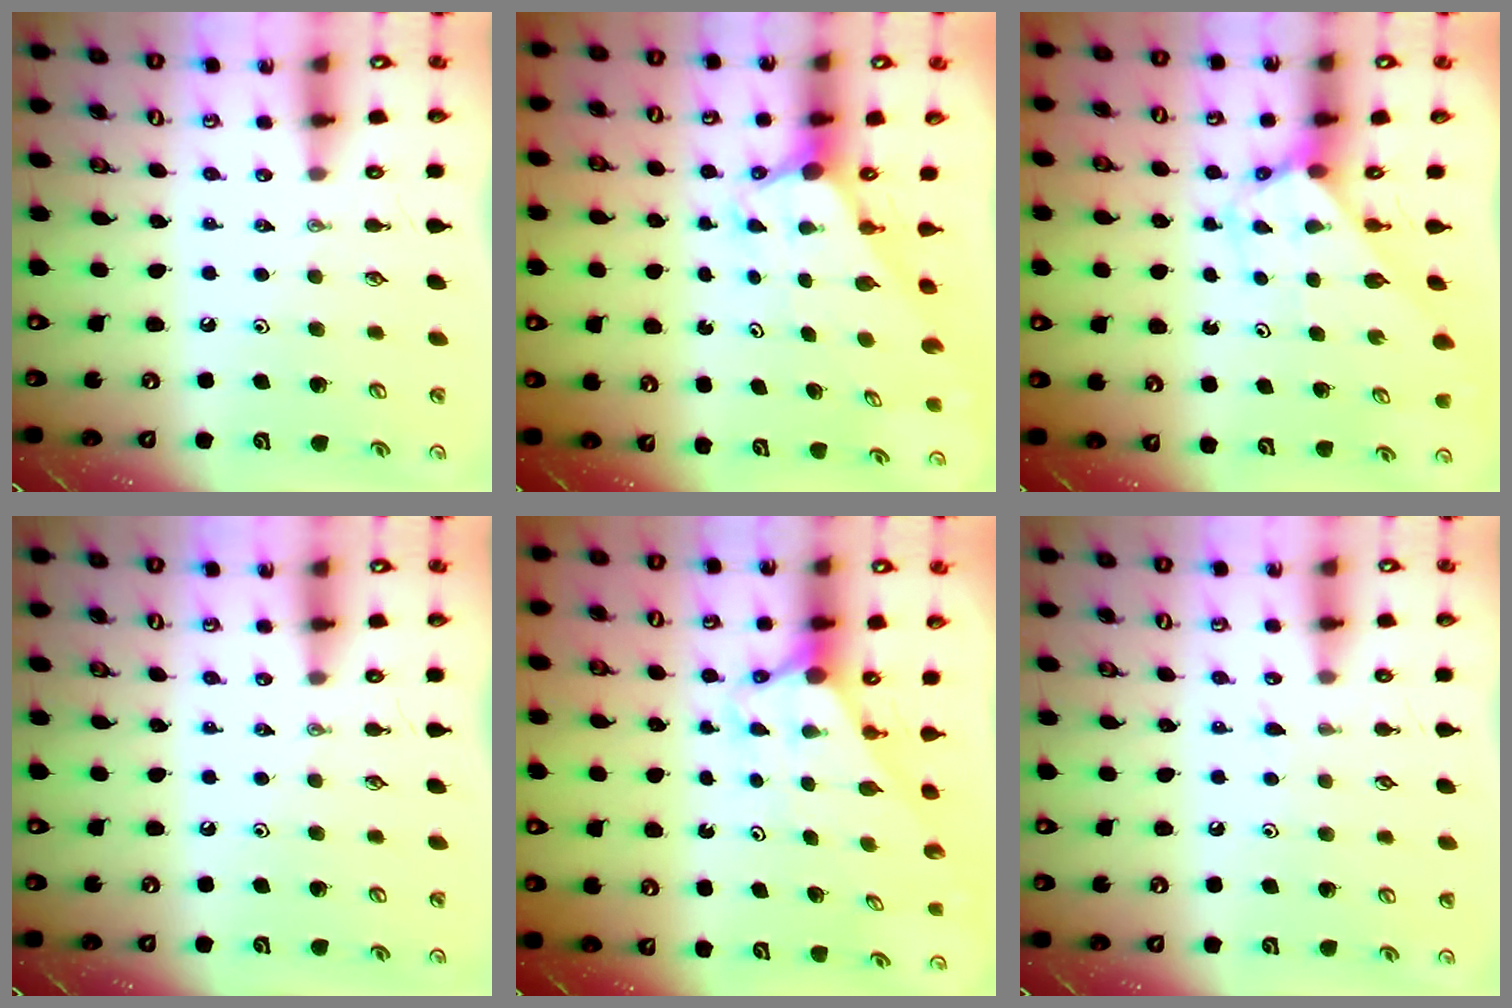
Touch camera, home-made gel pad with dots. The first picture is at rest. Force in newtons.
{"total": 2.5, "press": 2.5, "slide": 0.1}
{"total": 2.8, "press": 2.8, "slide": 0.2}
{"total": 0.0}
{"total": 2.8, "press": 2.8, "slide": 0.0}
{"total": 5.0, "press": 5.0, "slide": 0.5}